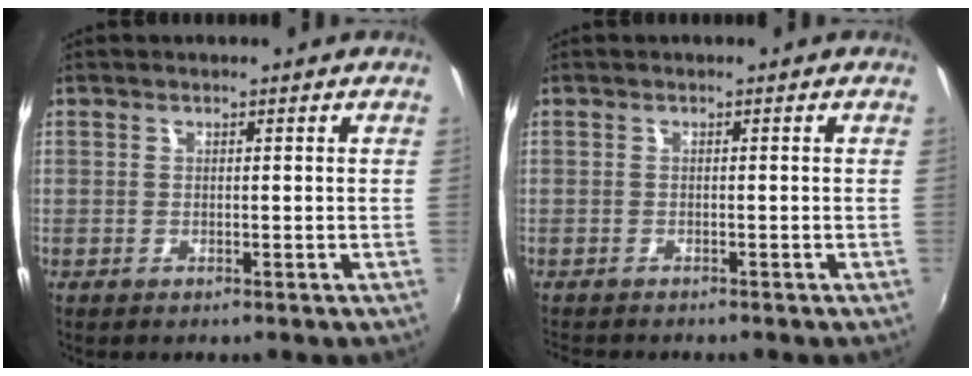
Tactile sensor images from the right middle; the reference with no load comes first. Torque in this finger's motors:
{"motor_torque": [0.07, -0.13, -0.02, 0.00]}